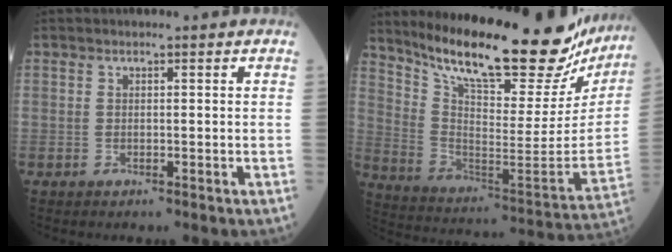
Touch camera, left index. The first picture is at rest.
{"total": 29.5, "force": [25.0, 6.1, 14.4], "torque": [-0.236, -0.070, 0.354]}